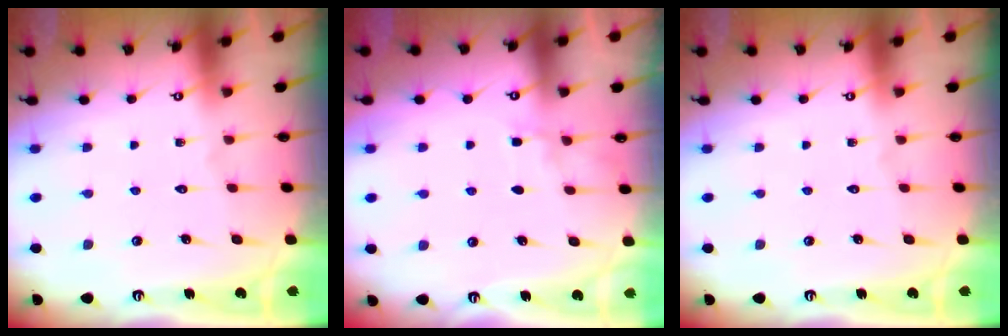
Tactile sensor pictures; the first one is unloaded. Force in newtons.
{"total": 4.9, "press": 4.9, "slide": 0.5}
{"total": 0.0}